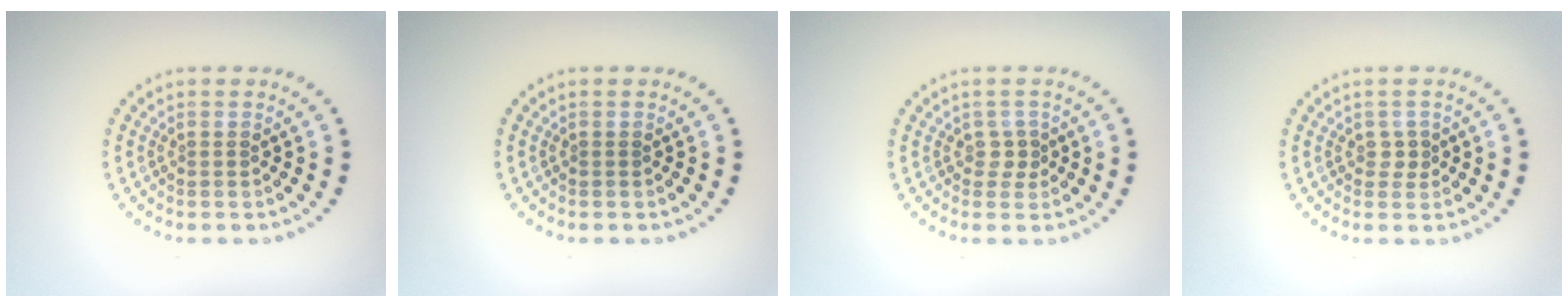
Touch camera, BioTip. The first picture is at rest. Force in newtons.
{"total": 0.0}
{"total": 1.1, "press": 0.8, "slide": 0.7}
{"total": 0.9, "press": 0.8, "slide": 0.4}